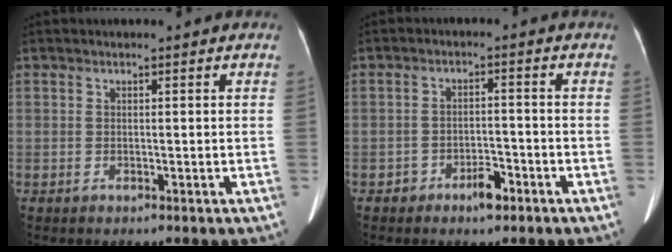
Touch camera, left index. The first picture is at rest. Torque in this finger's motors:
{"motor_torque": [0.06, 0.05, 0.03, -0.01]}